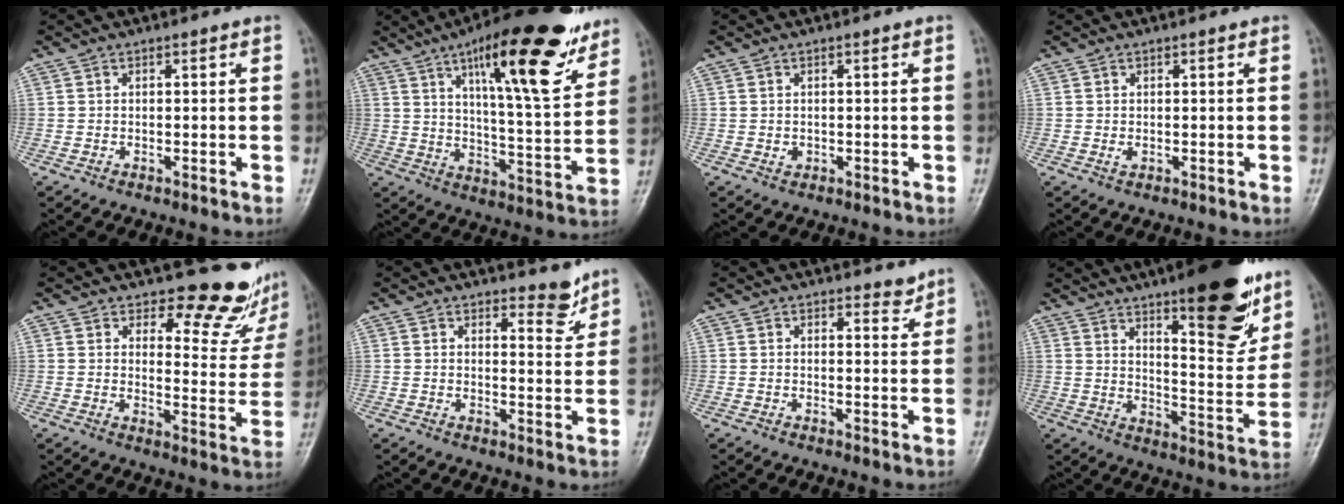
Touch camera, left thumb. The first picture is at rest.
{"total": 22.8, "force": [13.2, 6.0, 17.6], "torque": [-0.233, -0.050, 0.203]}
{"total": 1.1, "force": [0.1, 0.8, 0.7], "torque": [-0.005, 0.001, 0.006]}
{"total": 1.2, "force": [0.2, 0.6, 1.0], "torque": [-0.016, 0.003, 0.008]}
{"total": 13.2, "force": [11.2, 5.2, 4.8], "torque": [-0.013, -0.101, 0.126]}
{"total": 4.3, "force": [3.6, 1.5, 1.8], "torque": [-0.005, -0.031, 0.049]}
{"total": 2.3, "force": [2.1, 0.9, 0.7], "torque": [0.006, -0.016, 0.026]}
{"total": 19.4, "force": [12.2, 5.5, 14.1], "torque": [-0.154, -0.071, 0.182]}